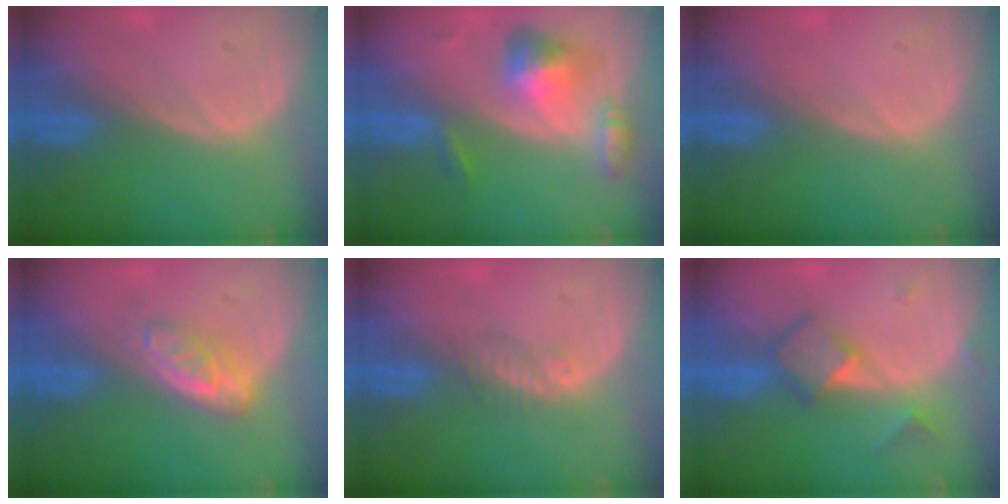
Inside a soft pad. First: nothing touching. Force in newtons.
{"total": 6.5, "press": 5.9, "slide": 2.5}
{"total": 0.0}
{"total": 4.8, "press": 4.2, "slide": 2.4}
{"total": 1.8, "press": 1.6, "slide": 0.8}
{"total": 4.9, "press": 4.8, "slide": 0.9}